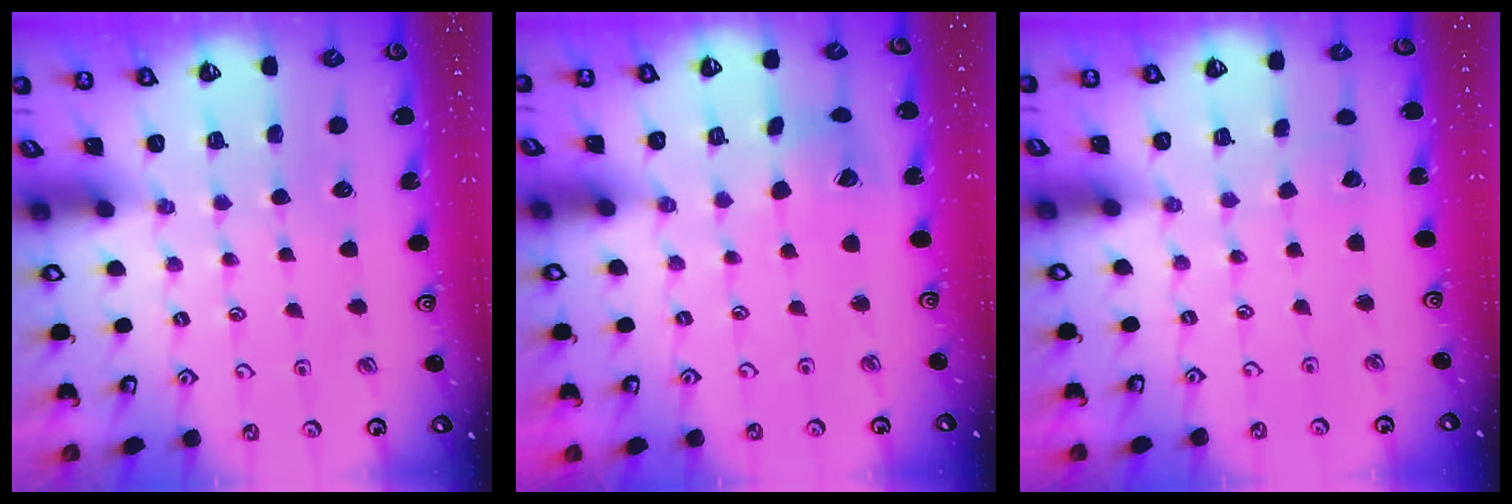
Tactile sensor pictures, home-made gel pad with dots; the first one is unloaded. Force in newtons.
{"total": 8.1, "press": 8.1, "slide": 1.0}
{"total": 1.4, "press": 1.4, "slide": 0.1}